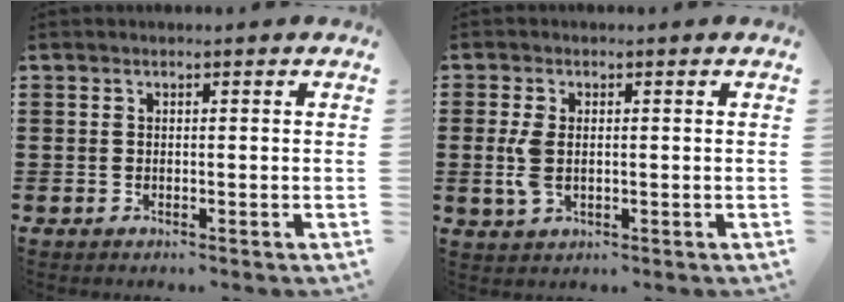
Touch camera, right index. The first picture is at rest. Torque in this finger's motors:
{"motor_torque": [0.57, 0.18, 0.26, 0.04]}